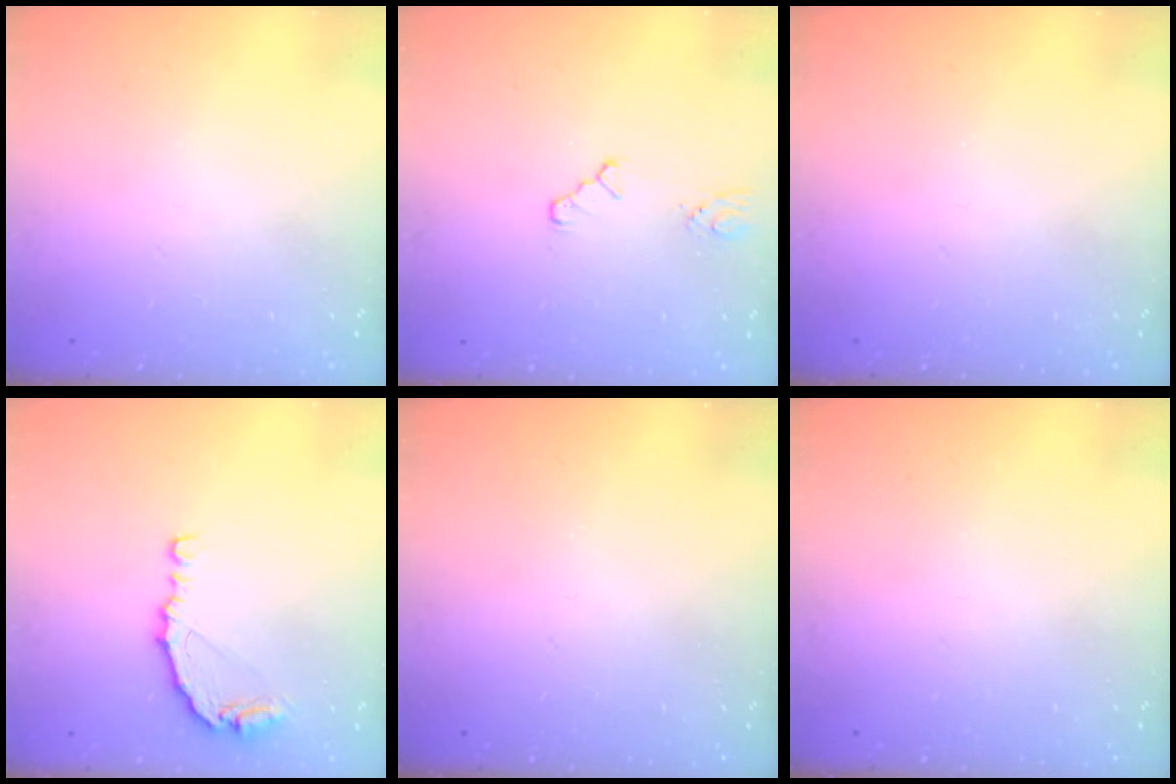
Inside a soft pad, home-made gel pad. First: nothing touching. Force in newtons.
{"total": 2.3, "press": 2.3, "slide": 0.3}
{"total": 0.0}
{"total": 9.9, "press": 9.9, "slide": 0.8}
{"total": 0.0}
{"total": 0.0}